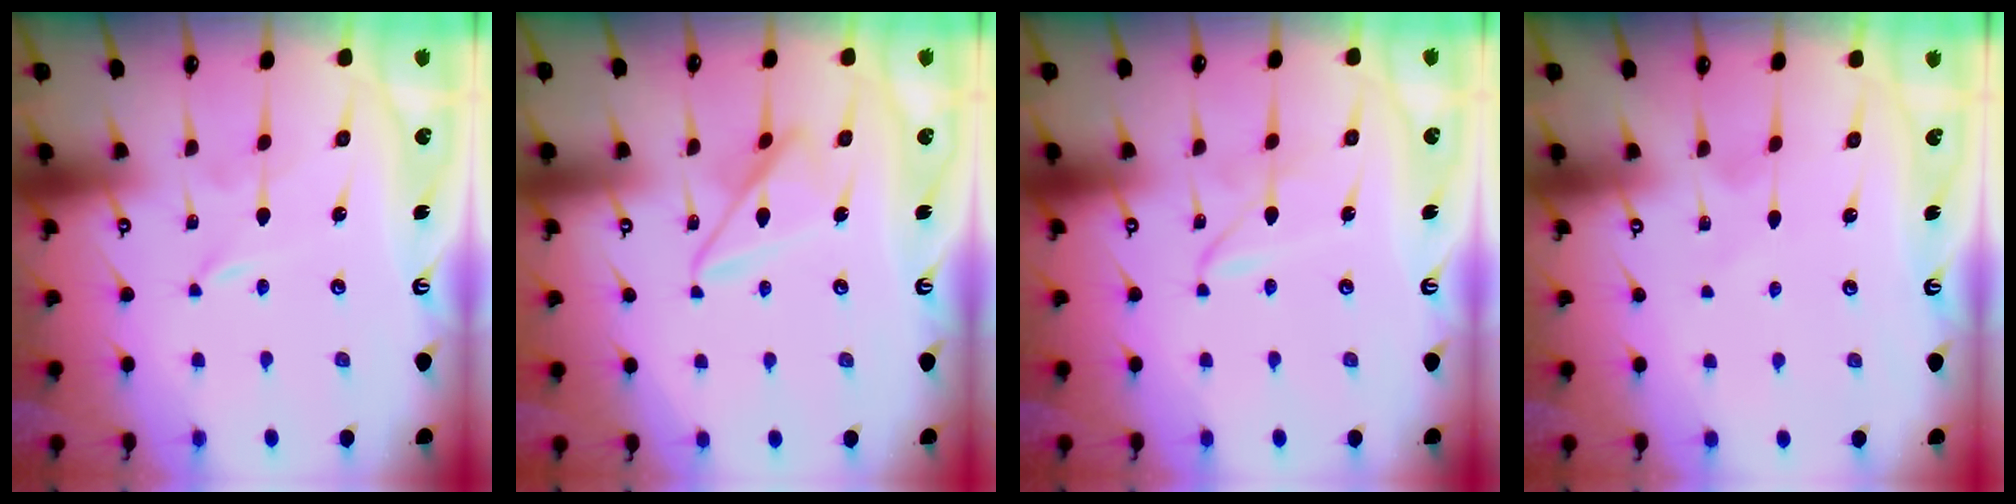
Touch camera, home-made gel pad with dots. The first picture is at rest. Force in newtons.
{"total": 10.4, "press": 10.3, "slide": 0.8}
{"total": 1.9, "press": 1.9, "slide": 0.2}
{"total": 1.4, "press": 1.4, "slide": 0.2}